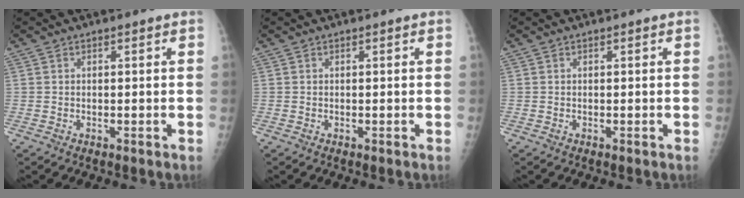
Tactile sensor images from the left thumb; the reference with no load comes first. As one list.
[{"total": 0.0}, {"total": 0.0}]